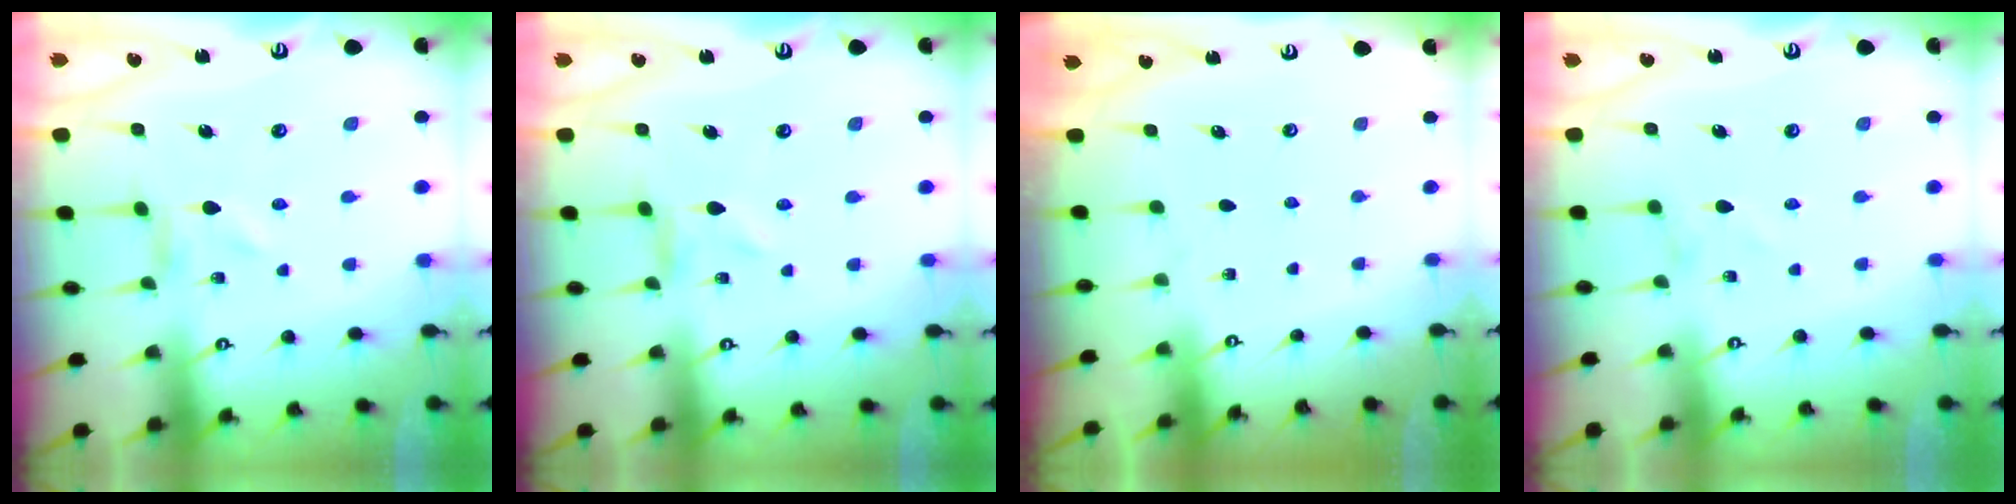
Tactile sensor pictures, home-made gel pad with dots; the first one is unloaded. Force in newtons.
{"total": 0.7, "press": 0.7, "slide": 0.2}
{"total": 0.0}
{"total": 1.4, "press": 1.4, "slide": 0.1}